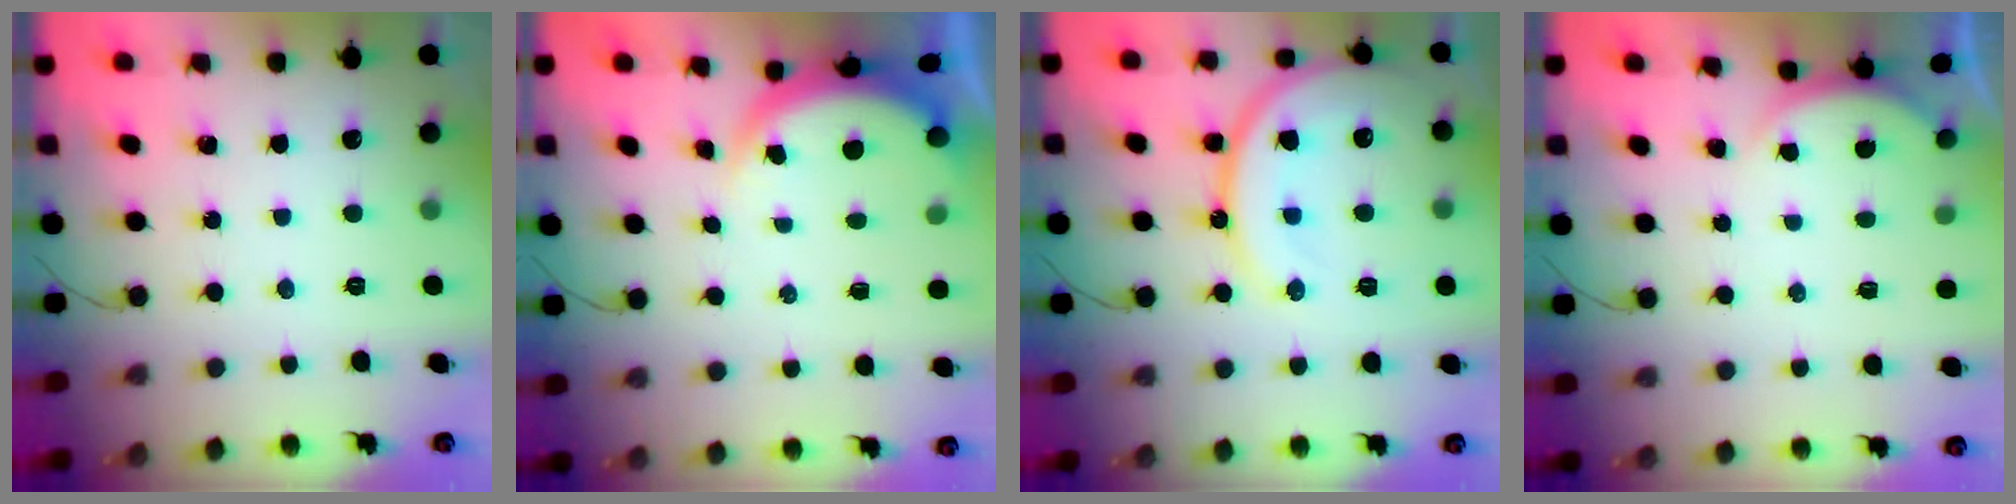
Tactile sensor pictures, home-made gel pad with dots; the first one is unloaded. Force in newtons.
{"total": 4.8, "press": 4.6, "slide": 1.4}
{"total": 18.5, "press": 18.1, "slide": 3.7}
{"total": 1.6, "press": 1.5, "slide": 0.6}